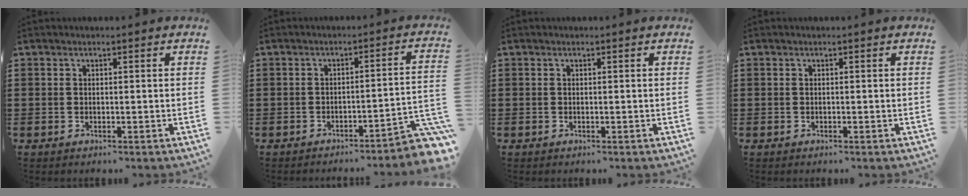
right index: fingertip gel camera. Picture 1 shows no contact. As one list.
[{"total": 3.7, "force": [-3.1, -0.1, 2.0], "torque": [-0.038, -0.017, -0.064]}, {"total": 0.0}, {"total": 0.0}]